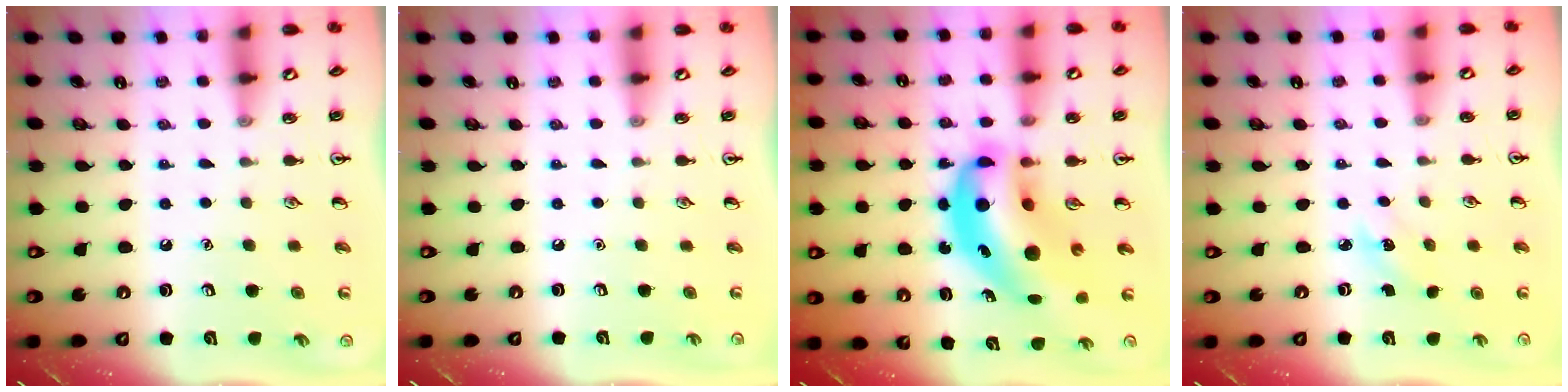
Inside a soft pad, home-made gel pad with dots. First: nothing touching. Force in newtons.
{"total": 0.0}
{"total": 16.0, "press": 15.4, "slide": 4.6}
{"total": 2.4, "press": 2.2, "slide": 0.8}